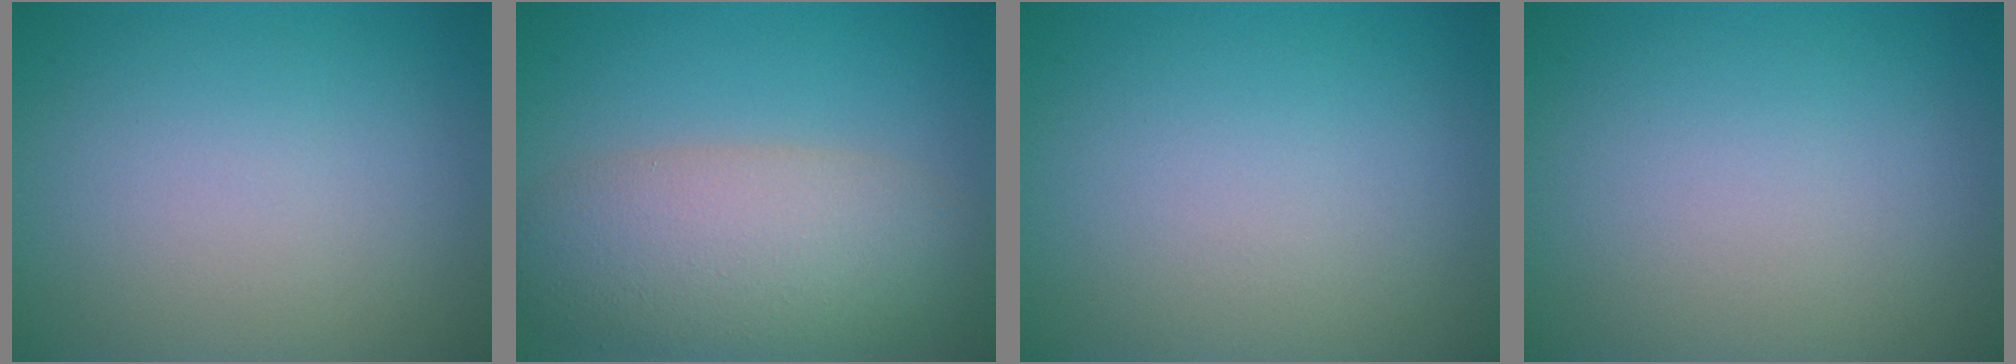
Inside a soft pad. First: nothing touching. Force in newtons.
{"total": 7.5, "press": 7.5, "slide": 0.5}
{"total": 0.0}
{"total": 0.0}